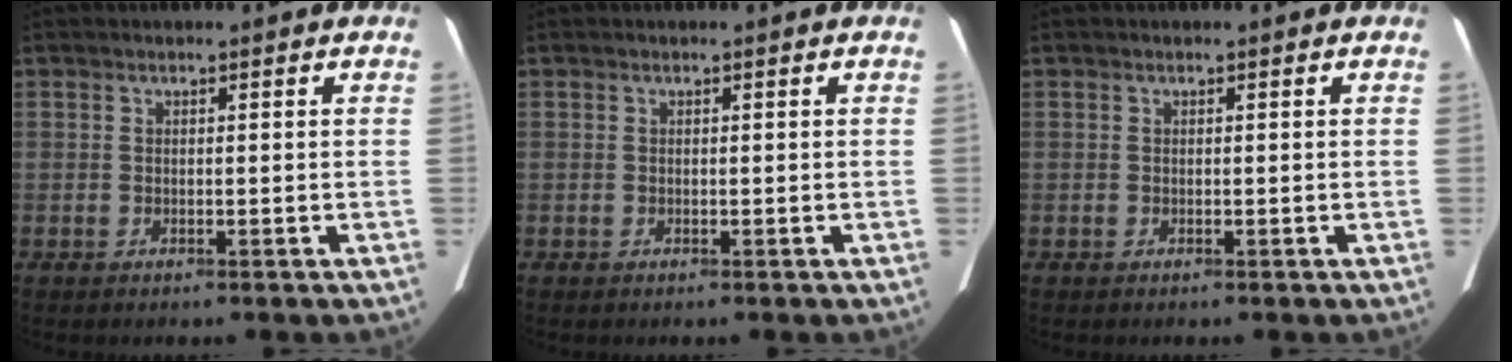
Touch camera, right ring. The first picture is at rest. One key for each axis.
{"total": 0.0}
{"total": 0.0}